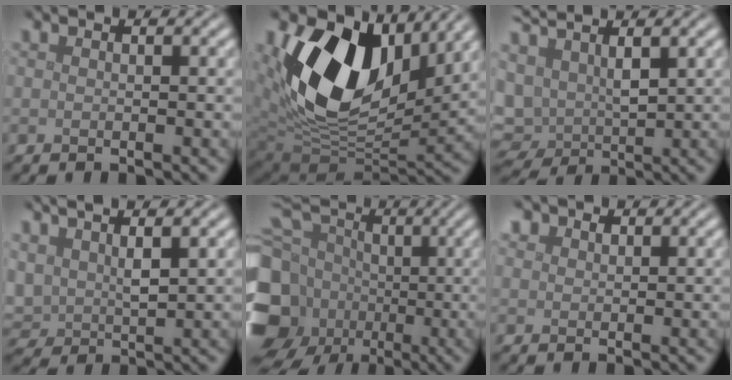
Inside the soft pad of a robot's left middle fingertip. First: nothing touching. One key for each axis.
{"total": 15.2, "fx": 5.1, "fy": 9.6, "fz": 10.6, "tx": -0.191, "ty": 0.005, "tz": 0.097}
{"total": 5.5, "fx": 1.7, "fy": 3.3, "fz": 4.0, "tx": -0.096, "ty": -0.003, "tz": 0.033}
{"total": 4.5, "fx": 2.0, "fy": 2.3, "fz": 3.3, "tx": -0.077, "ty": -0.001, "tz": 0.045}
{"total": 17.0, "fx": -1.4, "fy": 14.2, "fz": 9.3, "tx": -0.229, "ty": -0.002, "tz": -0.034}
{"total": 1.5, "fx": 1.0, "fy": 1.0, "fz": 0.3, "tx": -0.008, "ty": 0.002, "tz": 0.012}